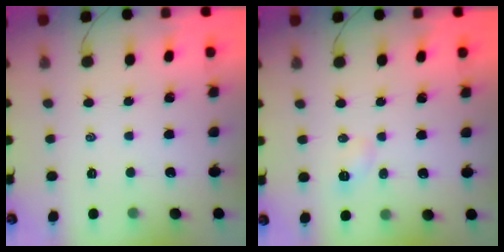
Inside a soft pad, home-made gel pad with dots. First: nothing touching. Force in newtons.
{"total": 2.9, "press": 2.8, "slide": 0.8}